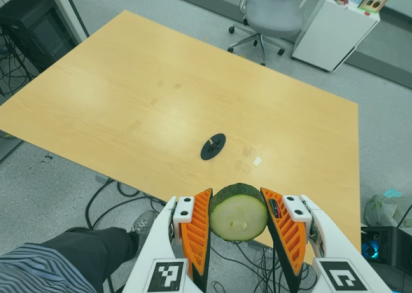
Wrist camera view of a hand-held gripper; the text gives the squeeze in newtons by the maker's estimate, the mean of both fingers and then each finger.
{"total": 10.4, "left": 9.8, "right": 11.0}